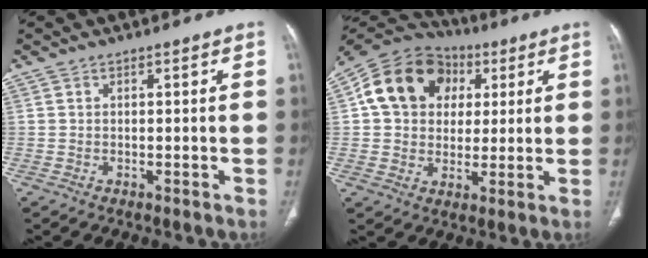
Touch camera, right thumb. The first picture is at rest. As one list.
[{"total": 16.0, "force": [4.1, 13.0, 8.5], "torque": [-0.129, 0.015, 0.061]}]